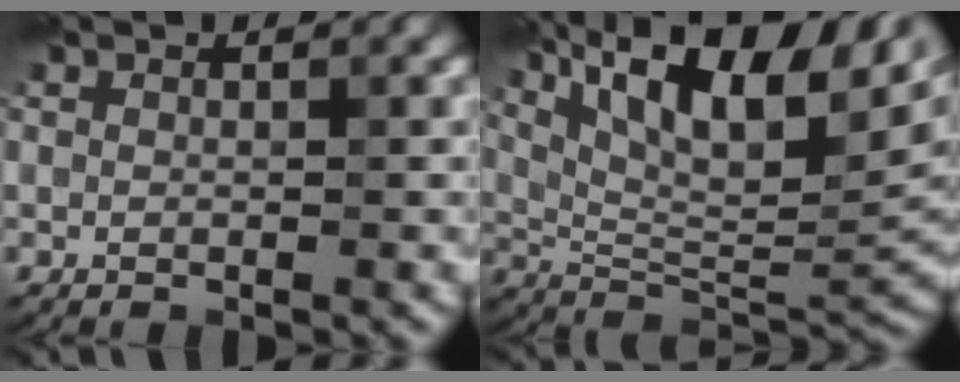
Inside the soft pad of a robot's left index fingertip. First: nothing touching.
{"total": 14.6, "force": [6.8, 5.3, 11.8], "torque": [-0.194, 0.018, 0.120]}